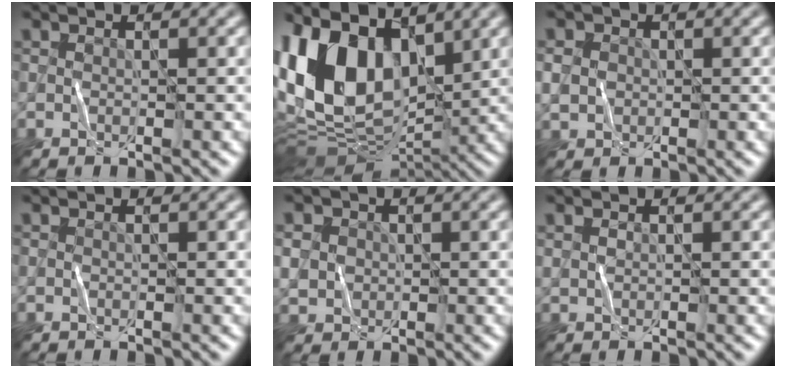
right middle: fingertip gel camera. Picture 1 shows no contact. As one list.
[{"total": 14.0, "force": [3.1, 9.1, 10.2], "torque": [-0.217, 0.020, 0.037]}, {"total": 2.0, "force": [-0.2, 1.9, 0.6], "torque": [-0.021, -0.002, 0.001]}, {"total": 0.0}, {"total": 3.2, "force": [0.4, 3.0, 0.9], "torque": [-0.031, 0.005, 0.007]}, {"total": 0.0}]